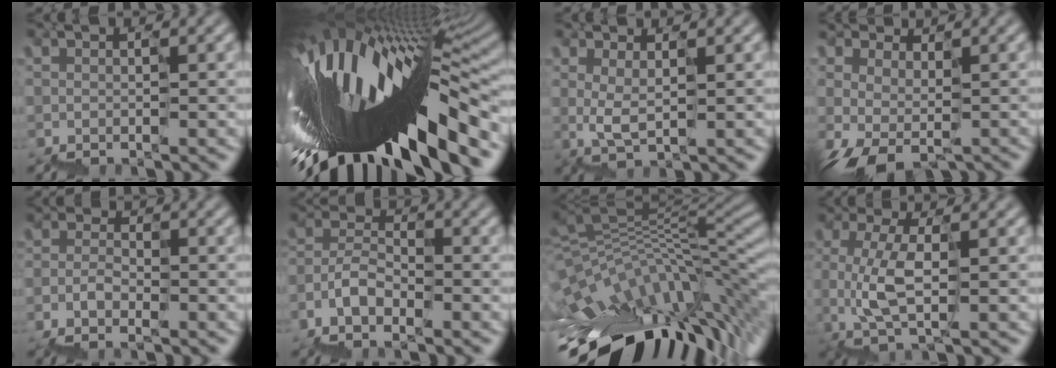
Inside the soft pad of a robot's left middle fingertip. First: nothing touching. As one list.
[{"total": 17.8, "force": [-2.6, 6.5, 16.3], "torque": [-0.281, -0.020, -0.031]}, {"total": 1.8, "force": [1.2, 0.5, 1.2], "torque": [-0.032, 0.011, 0.033]}, {"total": 3.7, "force": [-1.5, 2.3, 2.5], "torque": [-0.059, -0.010, -0.004]}, {"total": 1.3, "force": [-1.2, 0.6, 0.2], "torque": [-0.011, 0.007, -0.018]}, {"total": 3.7, "force": [-3.0, 1.9, 1.2], "torque": [-0.025, 0.013, -0.054]}, {"total": 11.9, "force": [-3.6, 5.0, 10.2], "torque": [-0.164, 0.031, -0.053]}, {"total": 2.7, "force": [0.4, 1.0, 2.5], "torque": [-0.061, 0.005, 0.015]}]